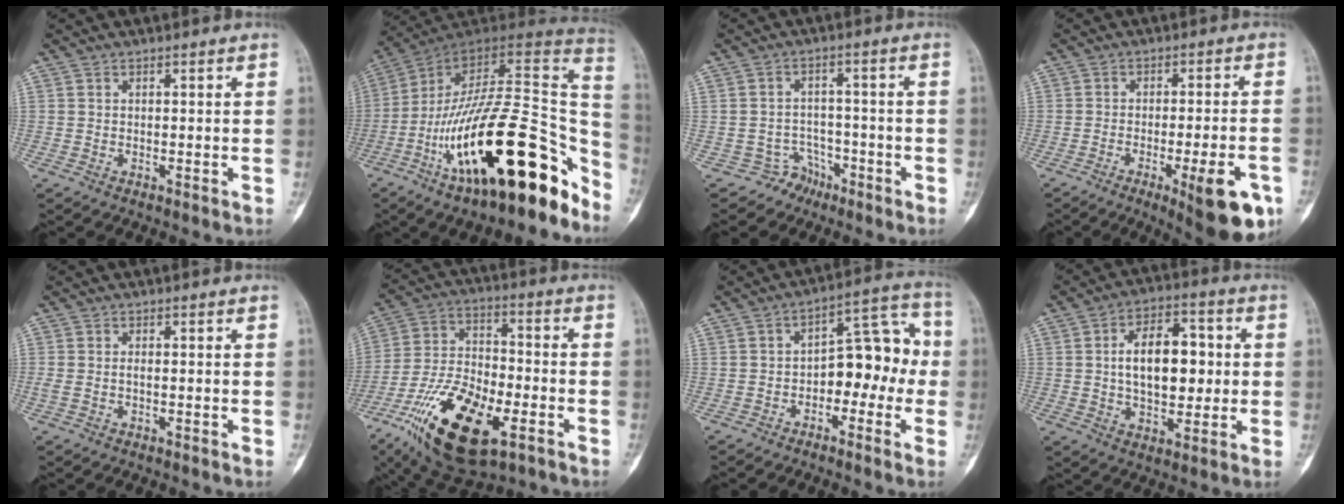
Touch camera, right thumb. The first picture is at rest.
{"total": 30.5, "force": [-14.3, 10.9, 24.6], "torque": [-0.312, 0.086, -0.231]}
{"total": 4.3, "force": [-3.0, 3.0, -0.7], "torque": [0.038, 0.034, -0.049]}
{"total": 13.0, "force": [-5.9, 3.0, 11.2], "torque": [-0.131, 0.014, -0.073]}
{"total": 1.8, "force": [-0.2, 0.9, 1.5], "torque": [-0.043, 0.003, -0.001]}
{"total": 21.7, "force": [-9.8, 9.8, 16.8], "torque": [-0.315, 0.029, -0.166]}
{"total": 11.7, "force": [-2.1, 7.2, 9.0], "torque": [-0.082, 0.054, -0.041]}
{"total": 13.8, "force": [1.1, 8.0, 11.2], "torque": [-0.141, 0.014, 0.016]}